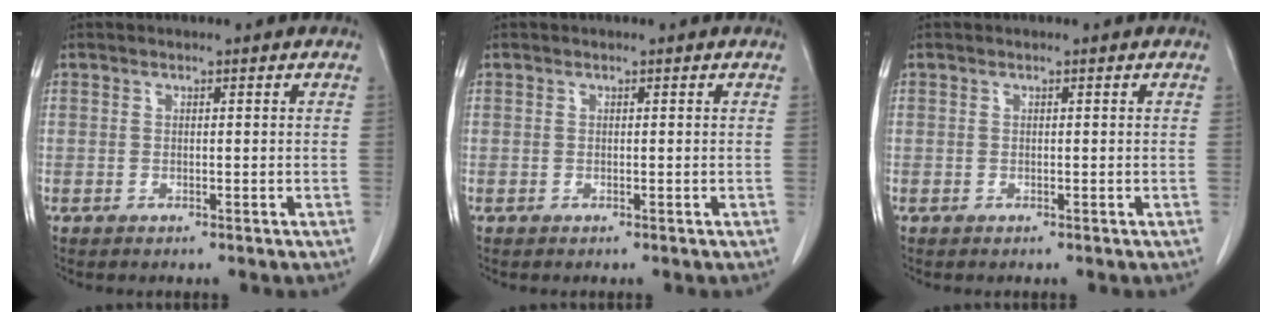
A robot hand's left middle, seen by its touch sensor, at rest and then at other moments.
{"total": 0.0}
{"total": 0.0}